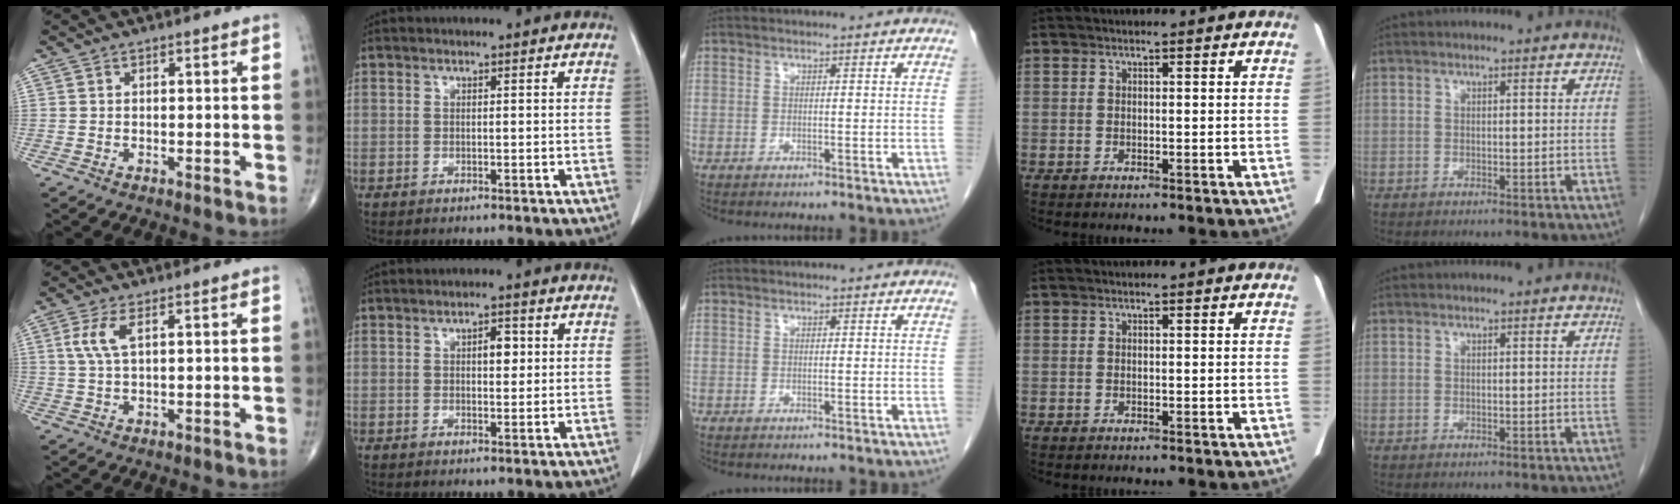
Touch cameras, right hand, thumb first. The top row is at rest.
{"thumb": {"total": 4.5, "force": [1.4, 1.5, 4.0], "torque": [-0.102, 0.004, 0.033]}, "index": {"total": 2.7, "force": [0.6, 1.2, 2.4], "torque": [-0.035, 0.003, 0.008]}}